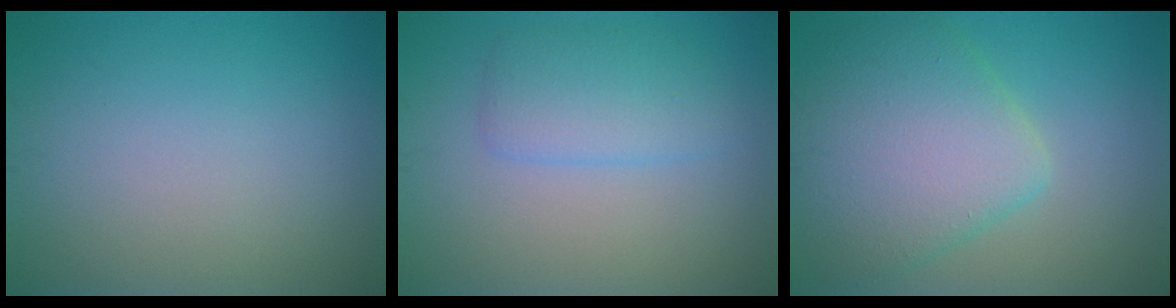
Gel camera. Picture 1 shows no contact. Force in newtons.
{"total": 3.1, "press": 3.0, "slide": 0.1}
{"total": 7.4, "press": 7.4, "slide": 0.3}